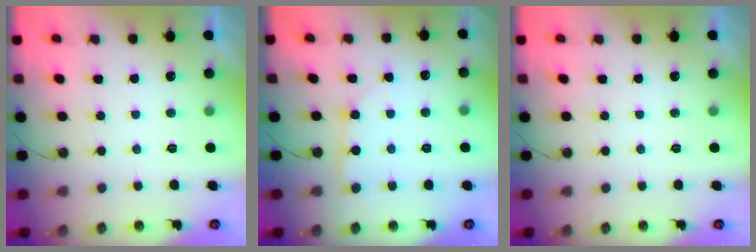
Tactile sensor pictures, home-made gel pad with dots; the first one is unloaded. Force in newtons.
{"total": 3.3, "press": 3.3, "slide": 0.3}
{"total": 0.0}